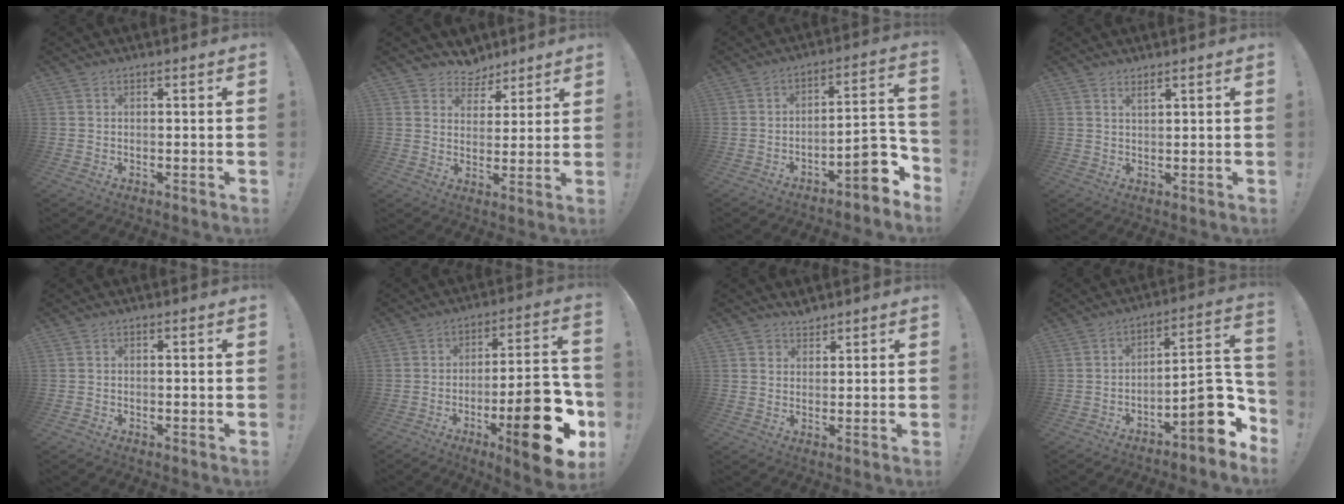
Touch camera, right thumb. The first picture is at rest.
{"total": 6.8, "force": [5.0, 4.6, 0.3], "torque": [-0.004, -0.039, 0.098]}
{"total": 11.5, "force": [-5.5, 4.0, 9.3], "torque": [-0.107, 0.029, -0.087]}
{"total": 1.4, "force": [1.1, 0.1, 0.9], "torque": [-0.011, -0.005, 0.018]}
{"total": 1.0, "force": [-0.8, 0.1, 0.6], "torque": [-0.007, 0.001, -0.014]}
{"total": 22.5, "force": [-8.3, 7.0, 19.8], "torque": [-0.256, 0.048, -0.116]}
{"total": 3.3, "force": [2.7, 1.8, -0.1], "torque": [0.006, -0.012, 0.050]}
{"total": 14.8, "force": [-5.4, 5.0, 12.8], "torque": [-0.147, 0.027, -0.080]}